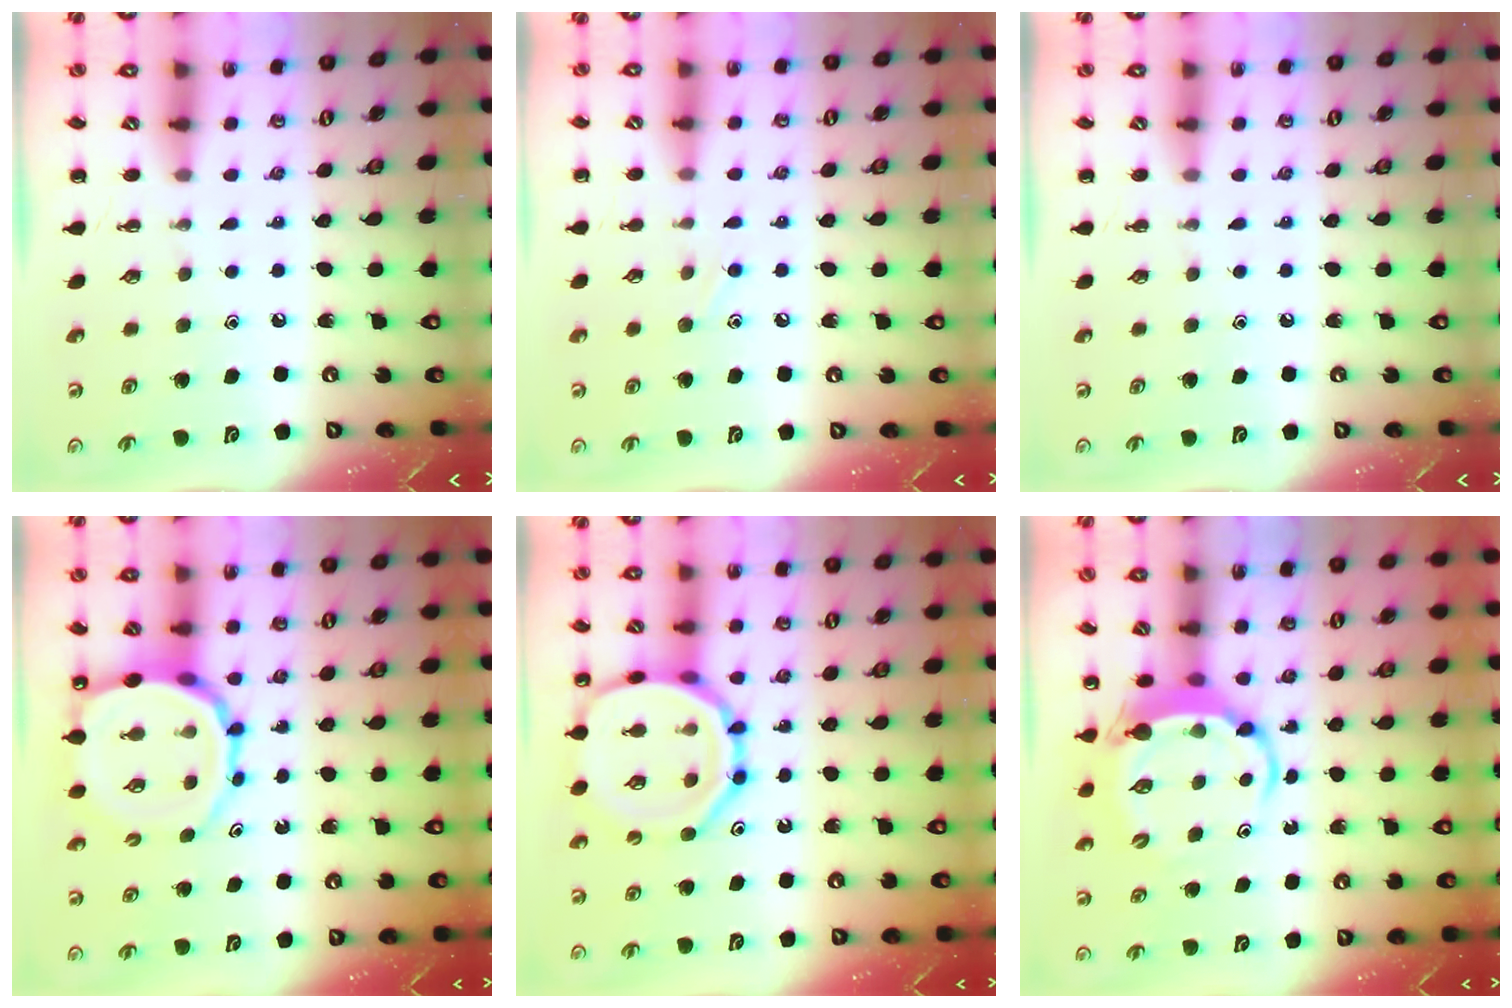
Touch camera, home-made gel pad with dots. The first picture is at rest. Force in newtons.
{"total": 6.7, "press": 6.3, "slide": 2.3}
{"total": 0.0}
{"total": 12.2, "press": 11.7, "slide": 3.2}
{"total": 16.8, "press": 16.6, "slide": 2.5}
{"total": 6.7, "press": 6.6, "slide": 1.3}